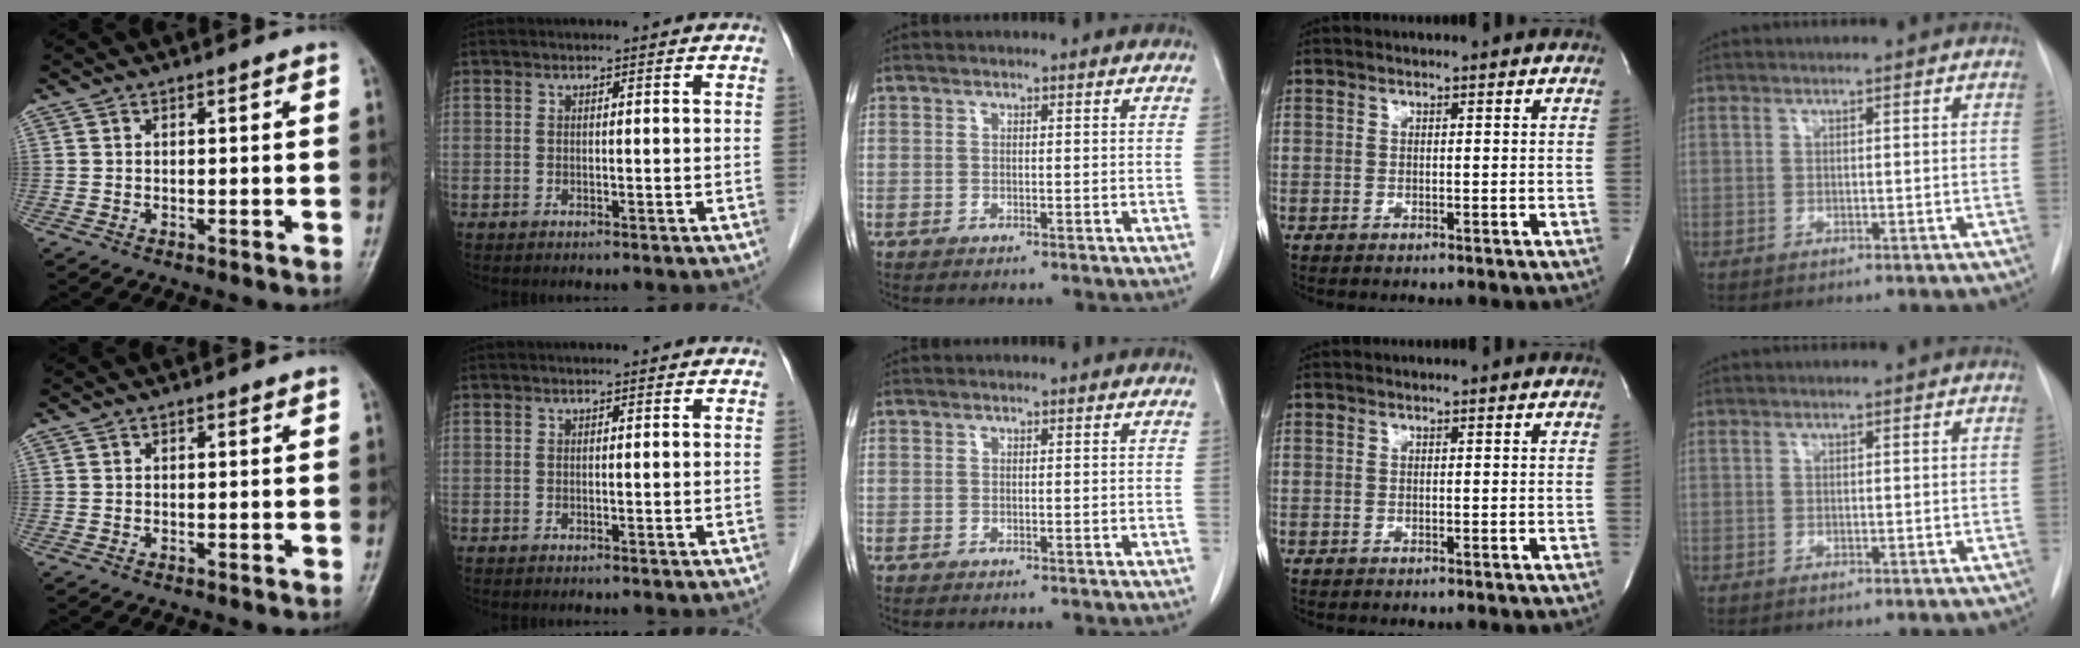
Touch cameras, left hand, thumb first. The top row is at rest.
{}